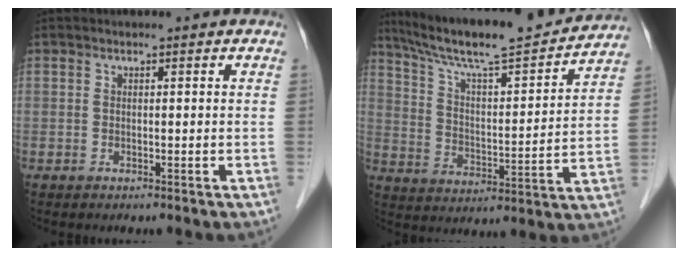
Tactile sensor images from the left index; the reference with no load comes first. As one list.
[{"total": 20.3, "force": [18.3, 1.2, 8.8], "torque": [-0.153, -0.002, 0.281]}]